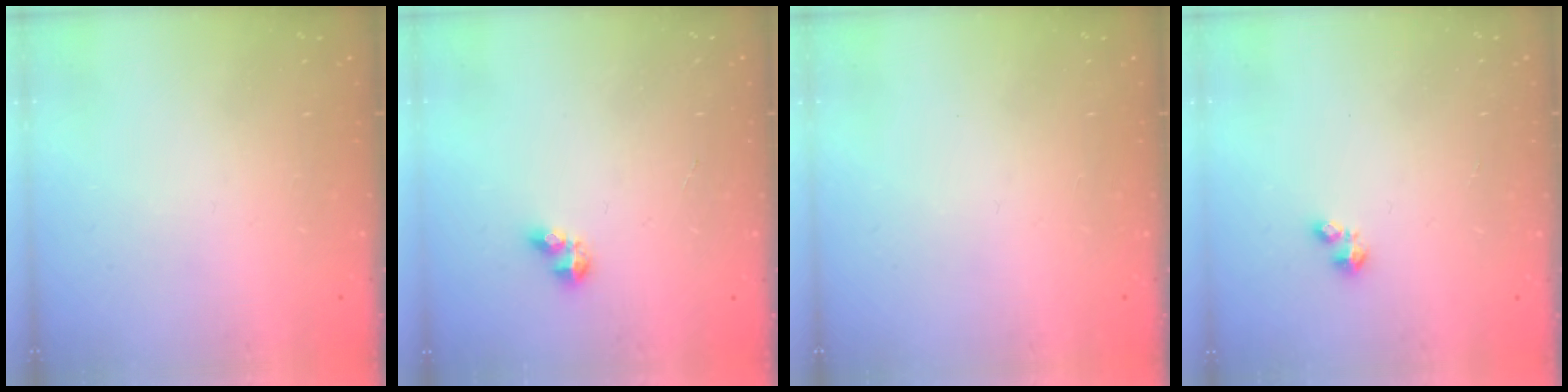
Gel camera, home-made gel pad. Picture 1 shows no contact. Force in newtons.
{"total": 4.8, "press": 4.8, "slide": 0.6}
{"total": 0.0}
{"total": 1.1, "press": 1.1, "slide": 0.3}